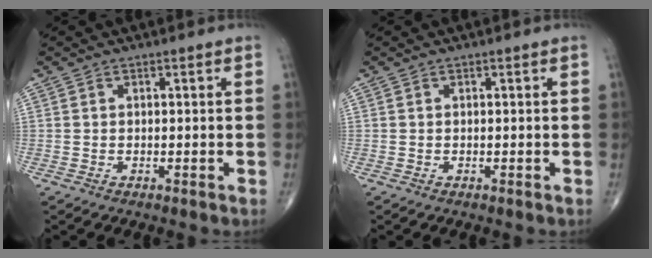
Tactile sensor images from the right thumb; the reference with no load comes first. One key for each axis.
{"total": 0.0}